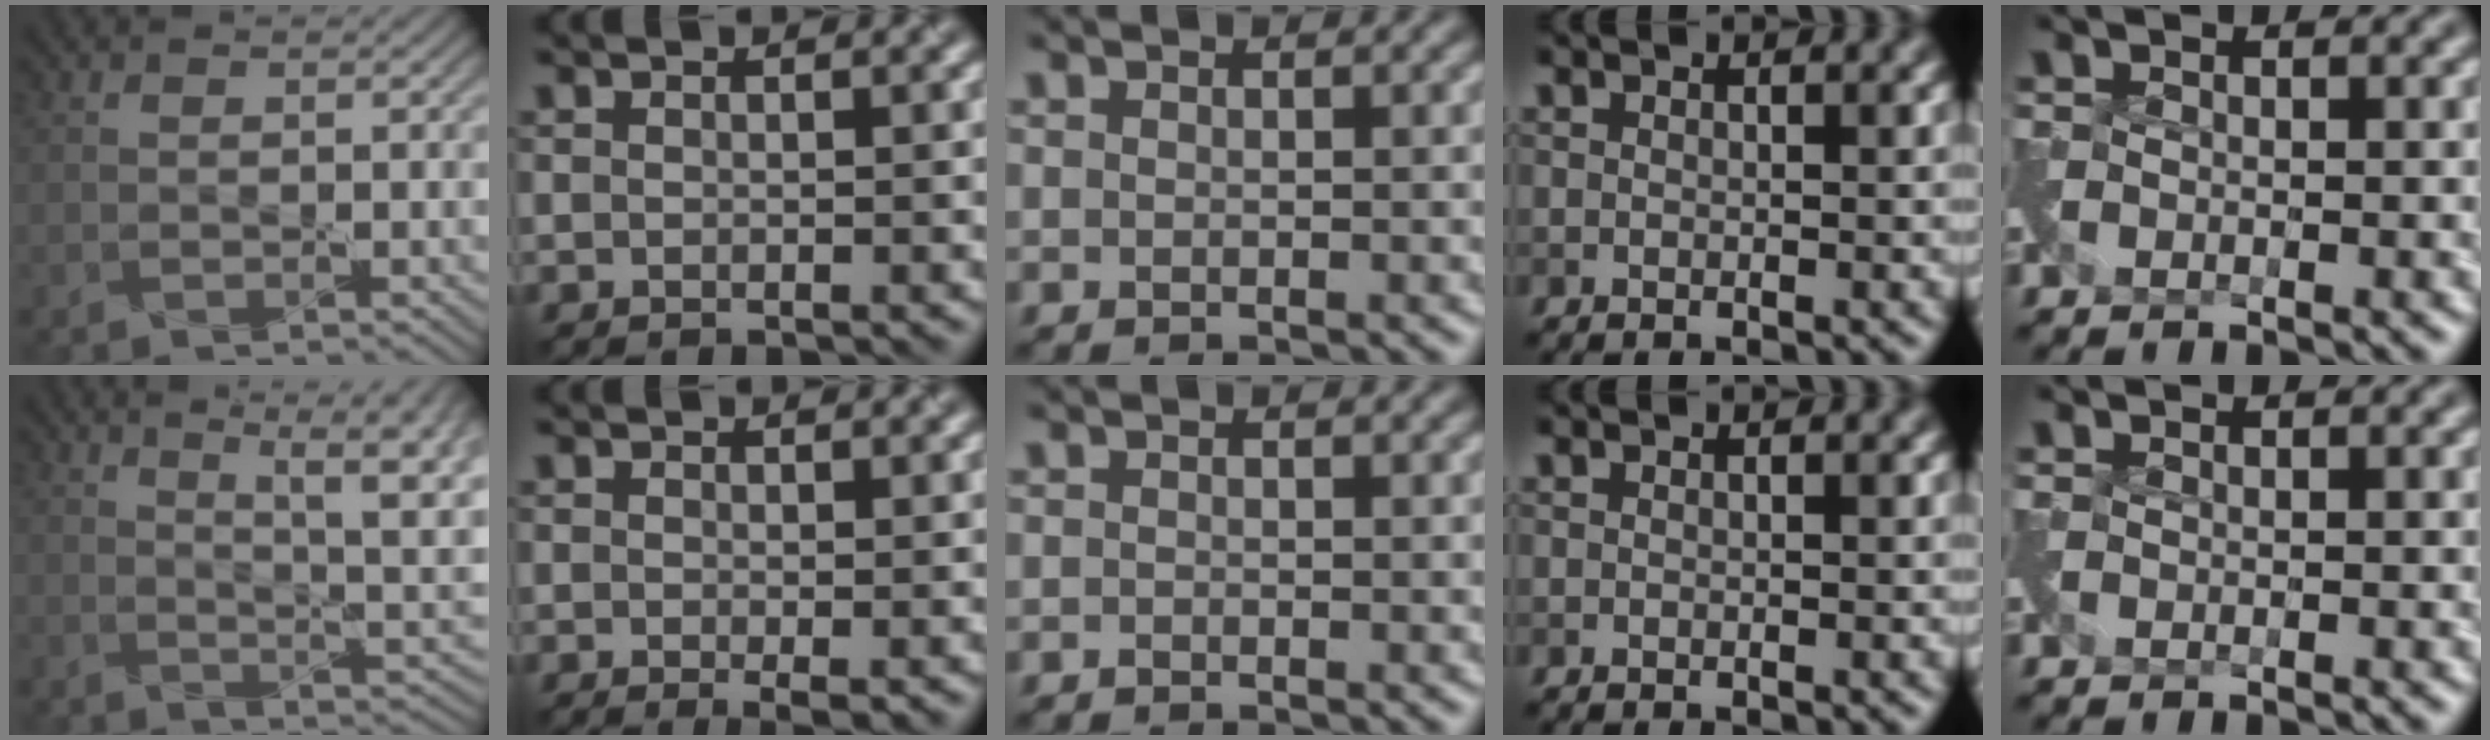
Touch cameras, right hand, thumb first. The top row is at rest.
{"thumb": {"total": 11.3, "force": [5.0, 3.7, 9.4], "torque": [-0.137, 0.016, 0.074]}, "index": {"total": 1.2, "force": [0.0, 0.2, 1.2], "torque": [-0.016, -0.010, -0.001]}}